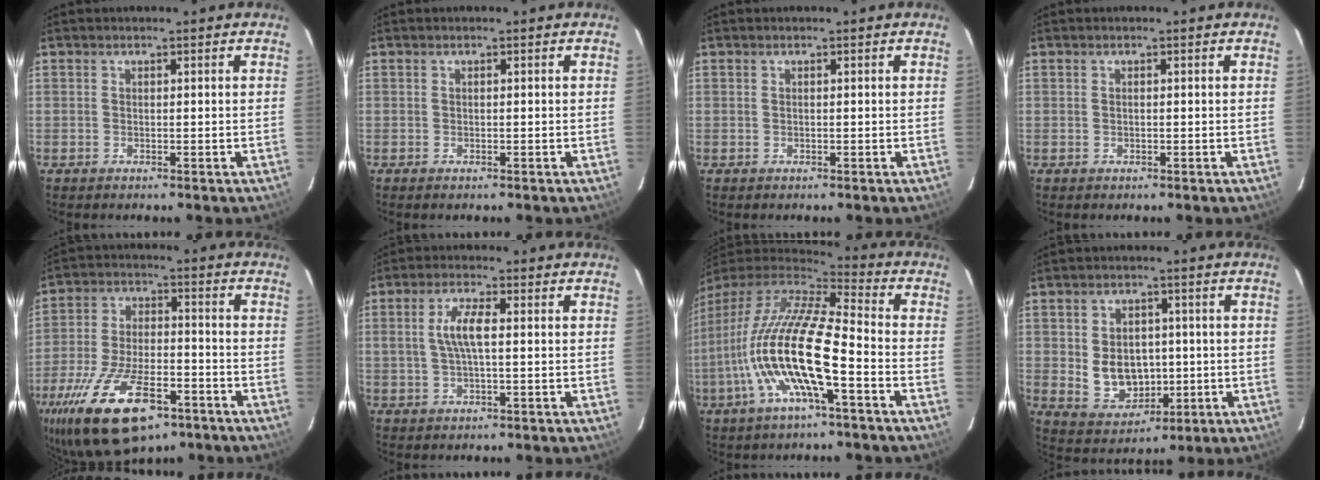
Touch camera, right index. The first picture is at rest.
{"total": 0.0}
{"total": 0.0}
{"total": 0.0}
{"total": 22.3, "force": [-13.0, 10.0, 15.1], "torque": [-0.316, -0.035, -0.215]}
{"total": 5.3, "force": [0.4, 1.3, 5.1], "torque": [-0.097, 0.005, 0.010]}
{"total": 17.5, "force": [-5.6, 3.5, 16.2], "torque": [-0.296, -0.025, -0.112]}
{"total": 8.9, "force": [-0.5, 7.3, 5.1], "torque": [-0.111, 0.001, 0.015]}